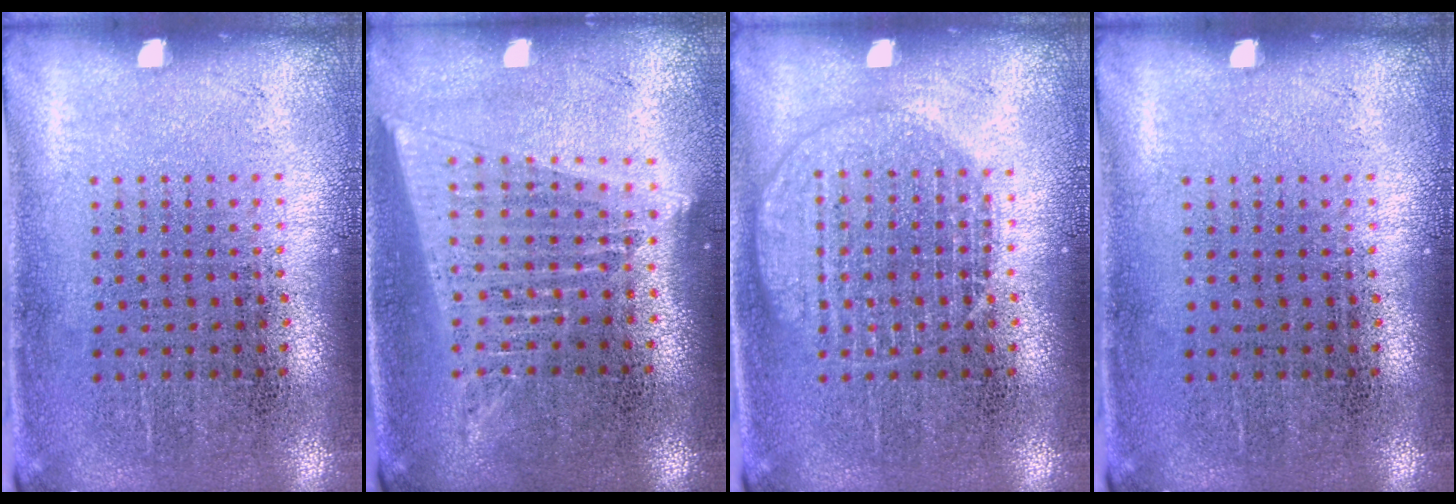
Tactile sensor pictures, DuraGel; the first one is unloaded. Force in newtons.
{"total": 1.8, "press": 1.6, "slide": 0.9}
{"total": 2.3, "press": 2.3, "slide": 0.4}
{"total": 0.0}